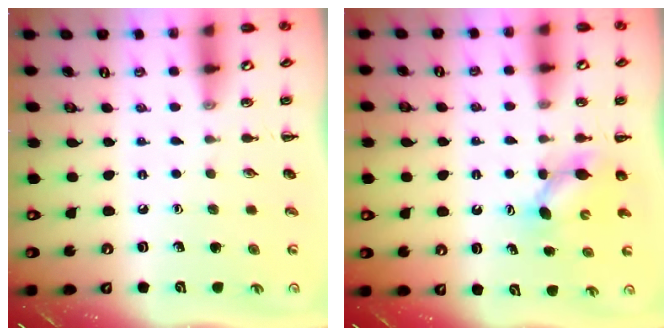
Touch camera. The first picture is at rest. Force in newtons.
{"total": 5.1, "press": 5.1, "slide": 0.6}